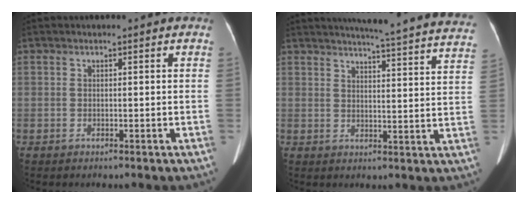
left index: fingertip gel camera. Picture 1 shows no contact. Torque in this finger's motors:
{"motor_torque": [-0.35, -0.72, 0.01, 0.05]}